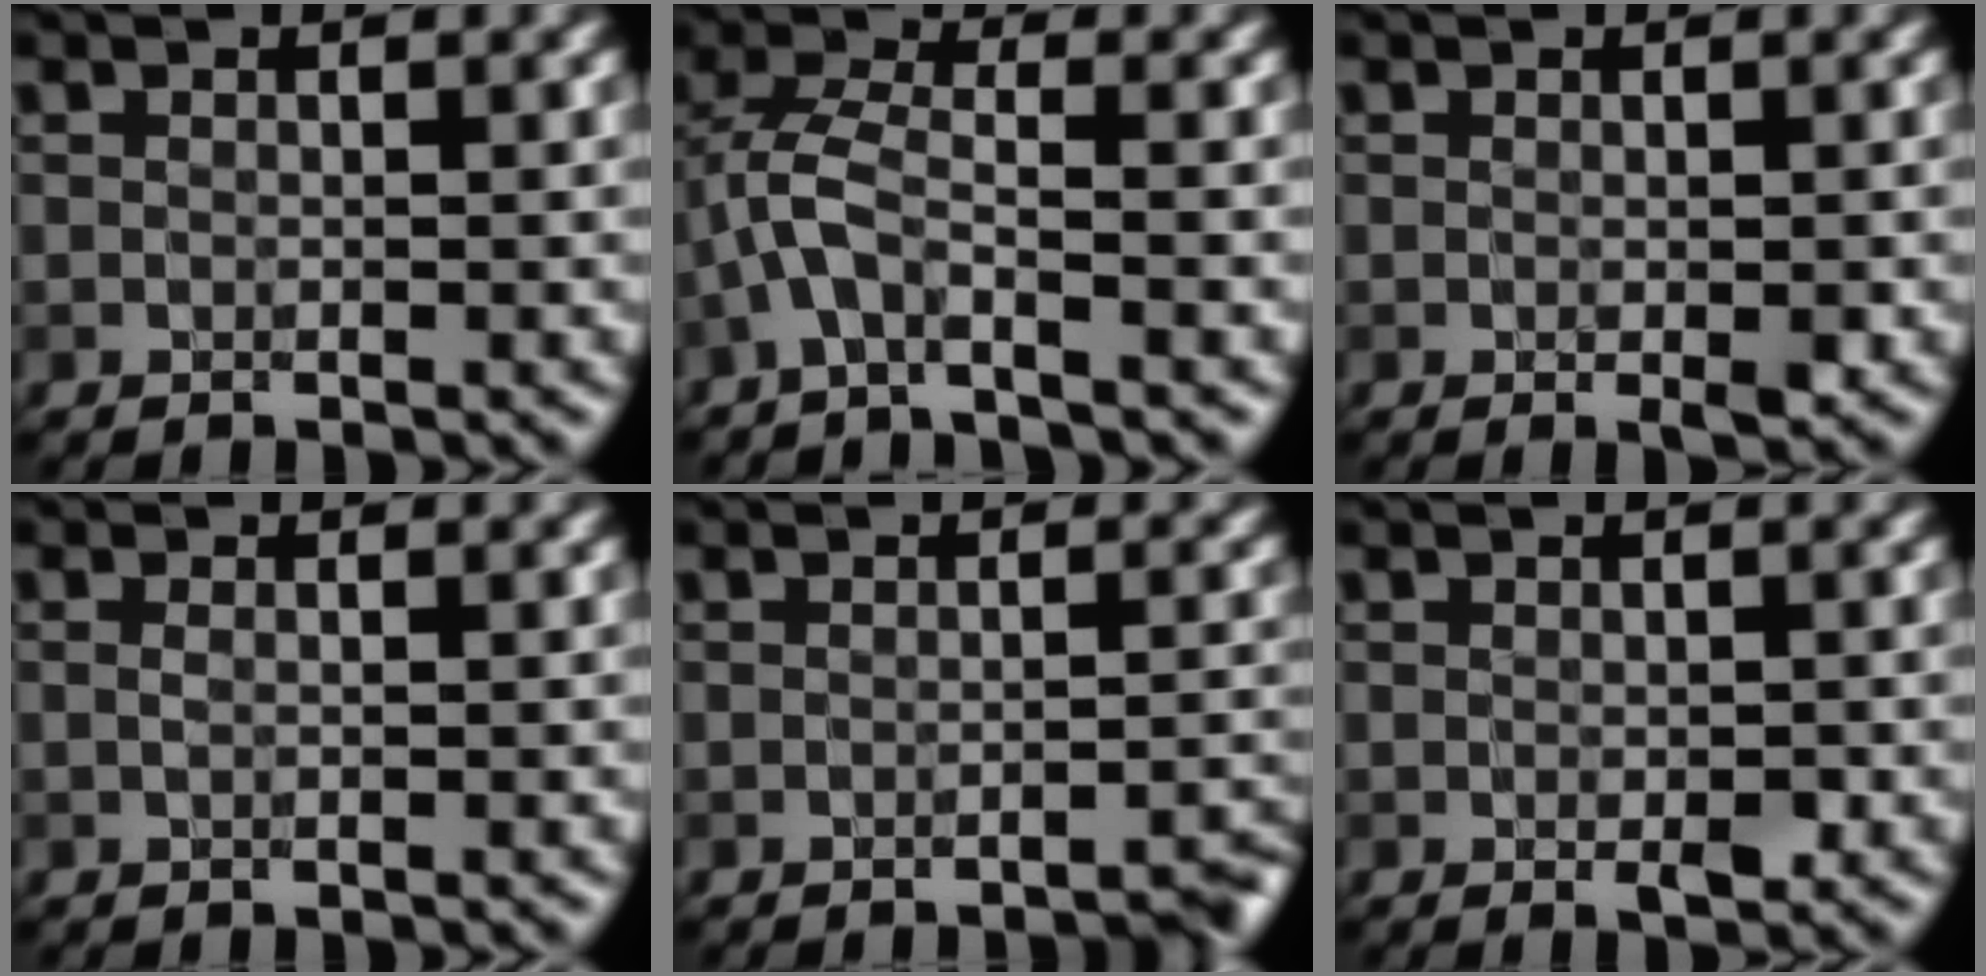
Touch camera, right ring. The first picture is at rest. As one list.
[{"total": 3.7, "force": [-1.8, 1.1, 3.1], "torque": [-0.072, 0.013, -0.047]}, {"total": 1.0, "force": [-0.2, 0.2, 1.0], "torque": [-0.017, -0.002, -0.003]}, {"total": 0.8, "force": [0.2, 0.3, 0.7], "torque": [-0.010, -0.002, -0.005]}, {"total": 2.9, "force": [-2.4, 0.5, 1.7], "torque": [-0.007, 0.013, -0.033]}, {"total": 1.2, "force": [-0.3, 0.5, 1.0], "torque": [-0.019, 0.000, -0.004]}]